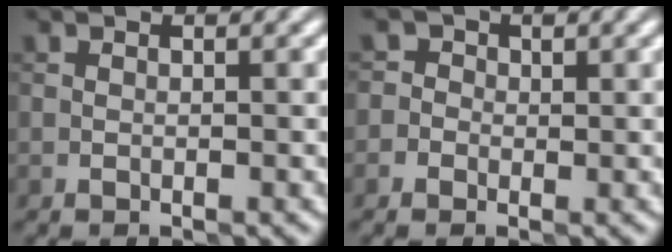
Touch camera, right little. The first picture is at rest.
{"total": 2.7, "force": [0.4, 2.5, 0.8], "torque": [0.014, 0.024, -0.024]}